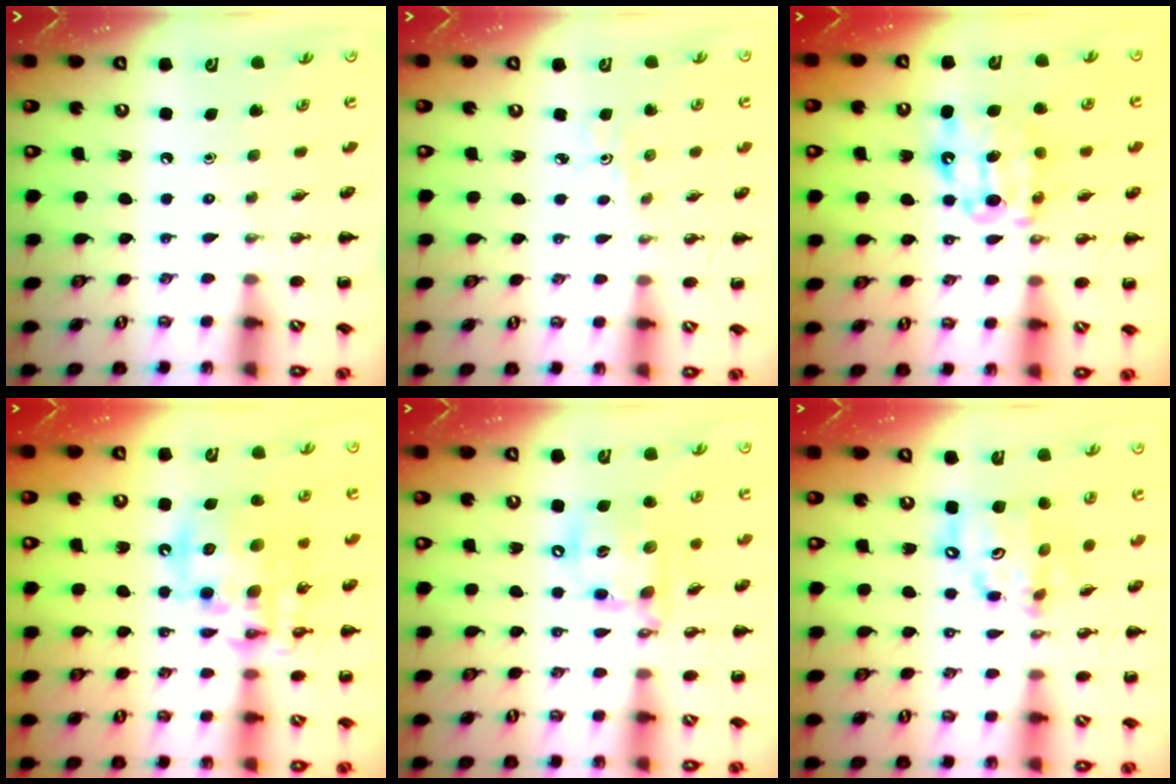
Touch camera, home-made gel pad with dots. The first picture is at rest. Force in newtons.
{"total": 1.7, "press": 1.6, "slide": 0.6}
{"total": 11.5, "press": 11.5, "slide": 0.9}
{"total": 17.0, "press": 16.6, "slide": 3.6}
{"total": 15.0, "press": 14.6, "slide": 3.2}
{"total": 12.1, "press": 11.7, "slide": 3.2}